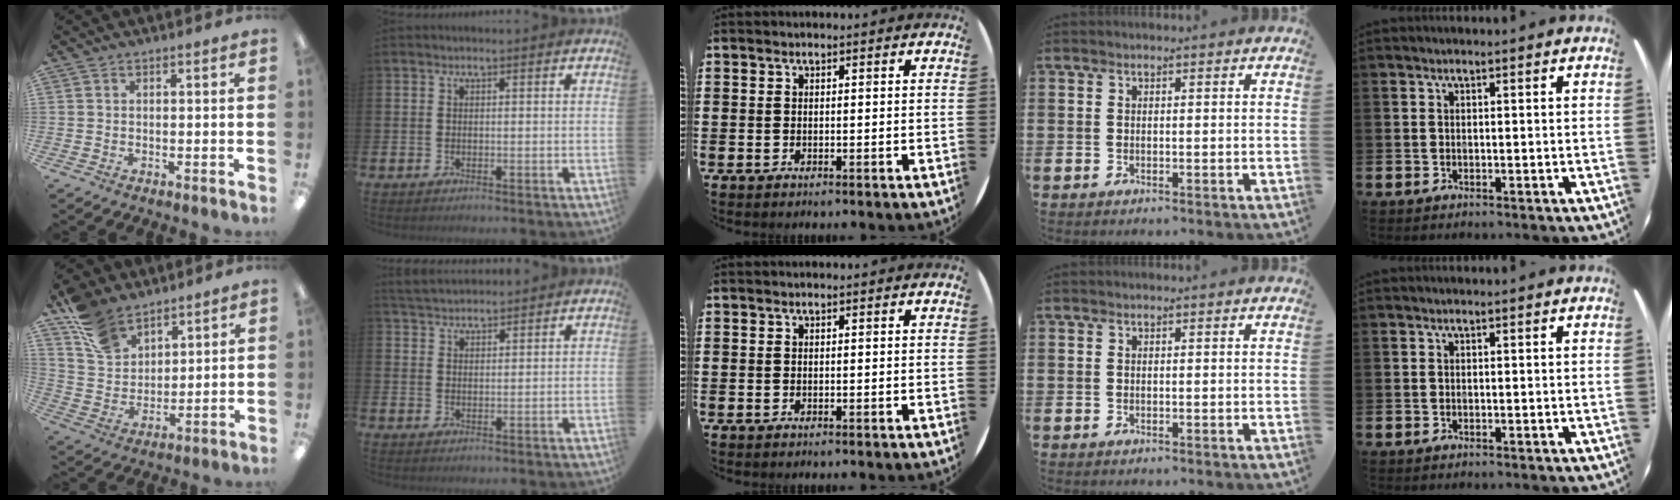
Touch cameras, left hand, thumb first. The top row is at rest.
{"thumb": {"total": 12.4, "force": [9.5, 7.1, 3.8], "torque": [-0.090, -0.046, 0.188]}, "index": {"total": 3.4, "force": [3.4, 0.7, 0.1], "torque": [-0.009, -0.012, 0.063]}}